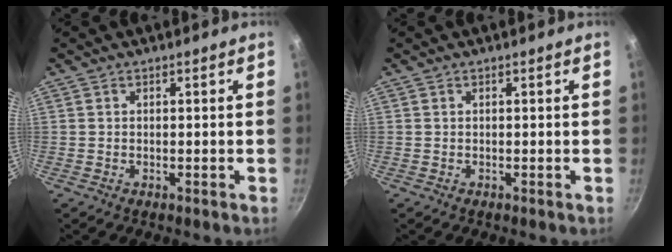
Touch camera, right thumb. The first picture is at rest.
{"total": 0.0}